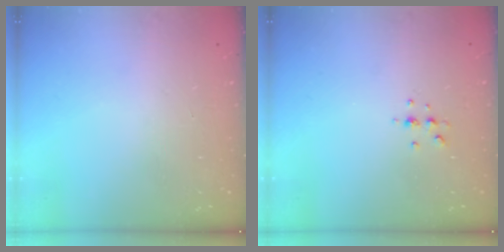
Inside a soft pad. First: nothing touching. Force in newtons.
{"total": 4.4, "press": 4.3, "slide": 0.6}